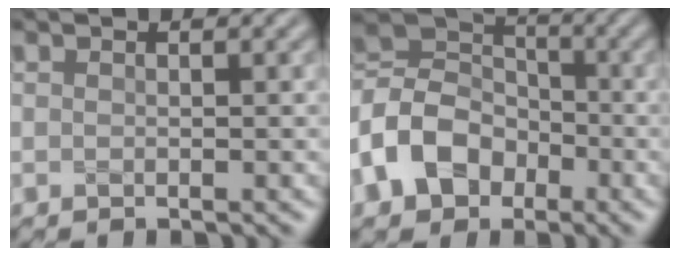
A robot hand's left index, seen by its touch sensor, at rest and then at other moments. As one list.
[{"total": 8.9, "force": [-2.9, 6.9, 4.8], "torque": [-0.114, 0.004, -0.072]}]